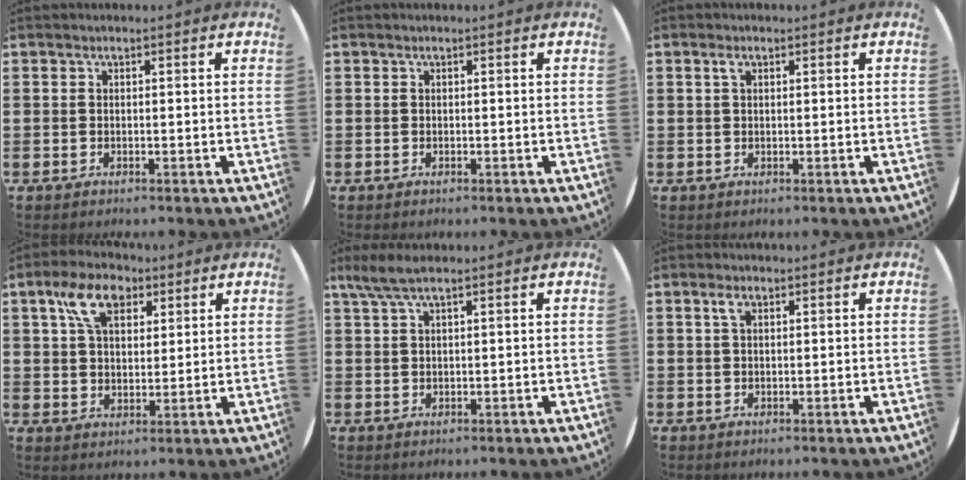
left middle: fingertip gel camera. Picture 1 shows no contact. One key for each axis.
{"total": 0.0}
{"total": 1.2, "fx": 0.6, "fy": 0.6, "fz": 0.8, "tx": -0.011, "ty": 0.001, "tz": 0.008}
{"total": 7.6, "fx": 4.2, "fy": 4.5, "fz": 4.3, "tx": -0.086, "ty": 0.012, "tz": 0.076}
{"total": 3.2, "fx": 2.2, "fy": 0.5, "fz": 2.3, "tx": -0.049, "ty": 0.004, "tz": 0.038}
{"total": 1.9, "fx": 1.0, "fy": 1.0, "fz": 1.3, "tx": -0.023, "ty": 0.003, "tz": 0.015}